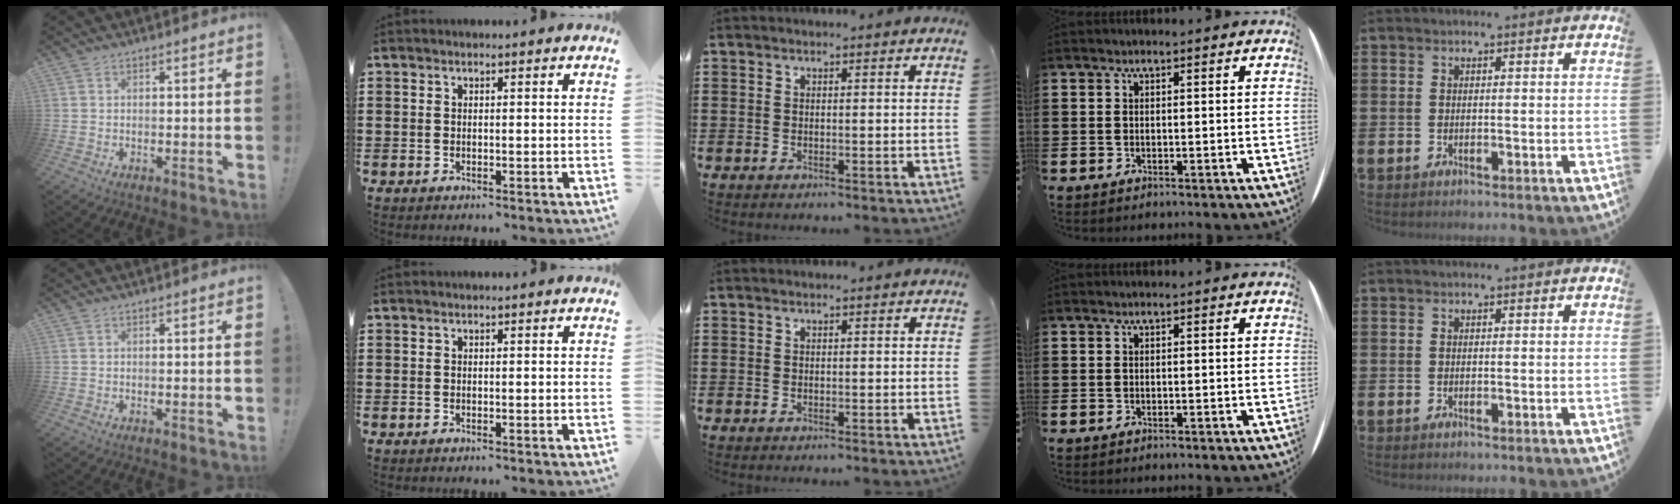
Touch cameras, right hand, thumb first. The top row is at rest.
{}